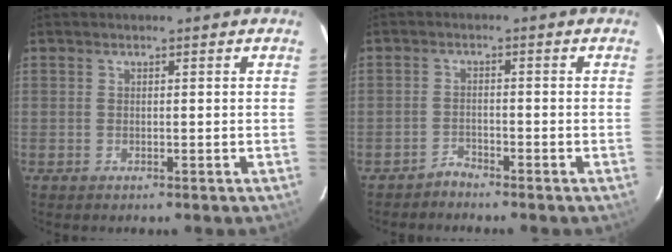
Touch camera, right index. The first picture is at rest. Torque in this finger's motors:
{"motor_torque": [0.00, -0.09, -0.06, -0.06]}